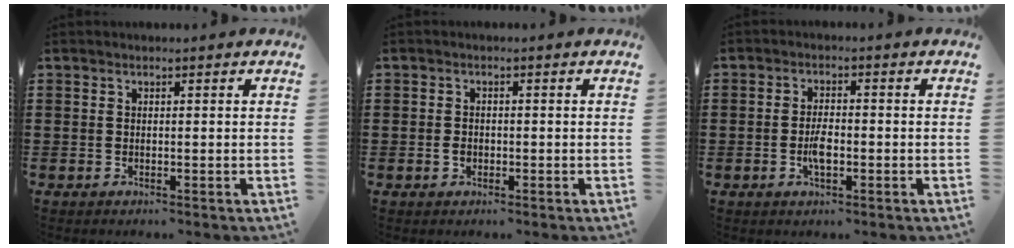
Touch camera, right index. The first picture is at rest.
{"total": 1.3, "force": [-0.4, 1.1, 0.7], "torque": [-0.017, 0.003, -0.008]}
{"total": 3.4, "force": [-0.9, 1.4, 3.0], "torque": [-0.070, -0.004, -0.020]}